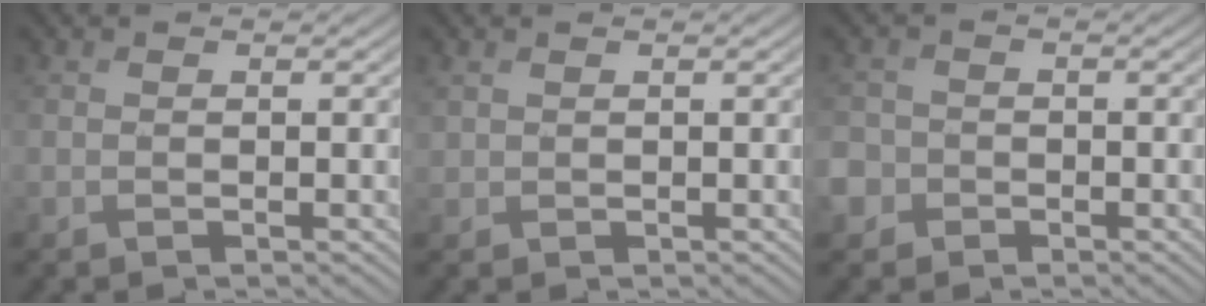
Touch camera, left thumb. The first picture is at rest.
{"total": 1.1, "force": [0.7, 0.8, 0.2], "torque": [-0.008, 0.000, 0.018]}
{"total": 3.7, "force": [-1.6, 3.2, 0.9], "torque": [-0.024, -0.005, -0.045]}